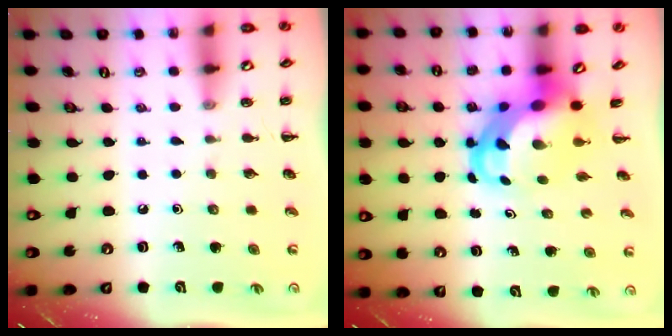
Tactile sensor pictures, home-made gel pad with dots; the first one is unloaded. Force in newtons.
{"total": 6.4, "press": 6.1, "slide": 1.8}